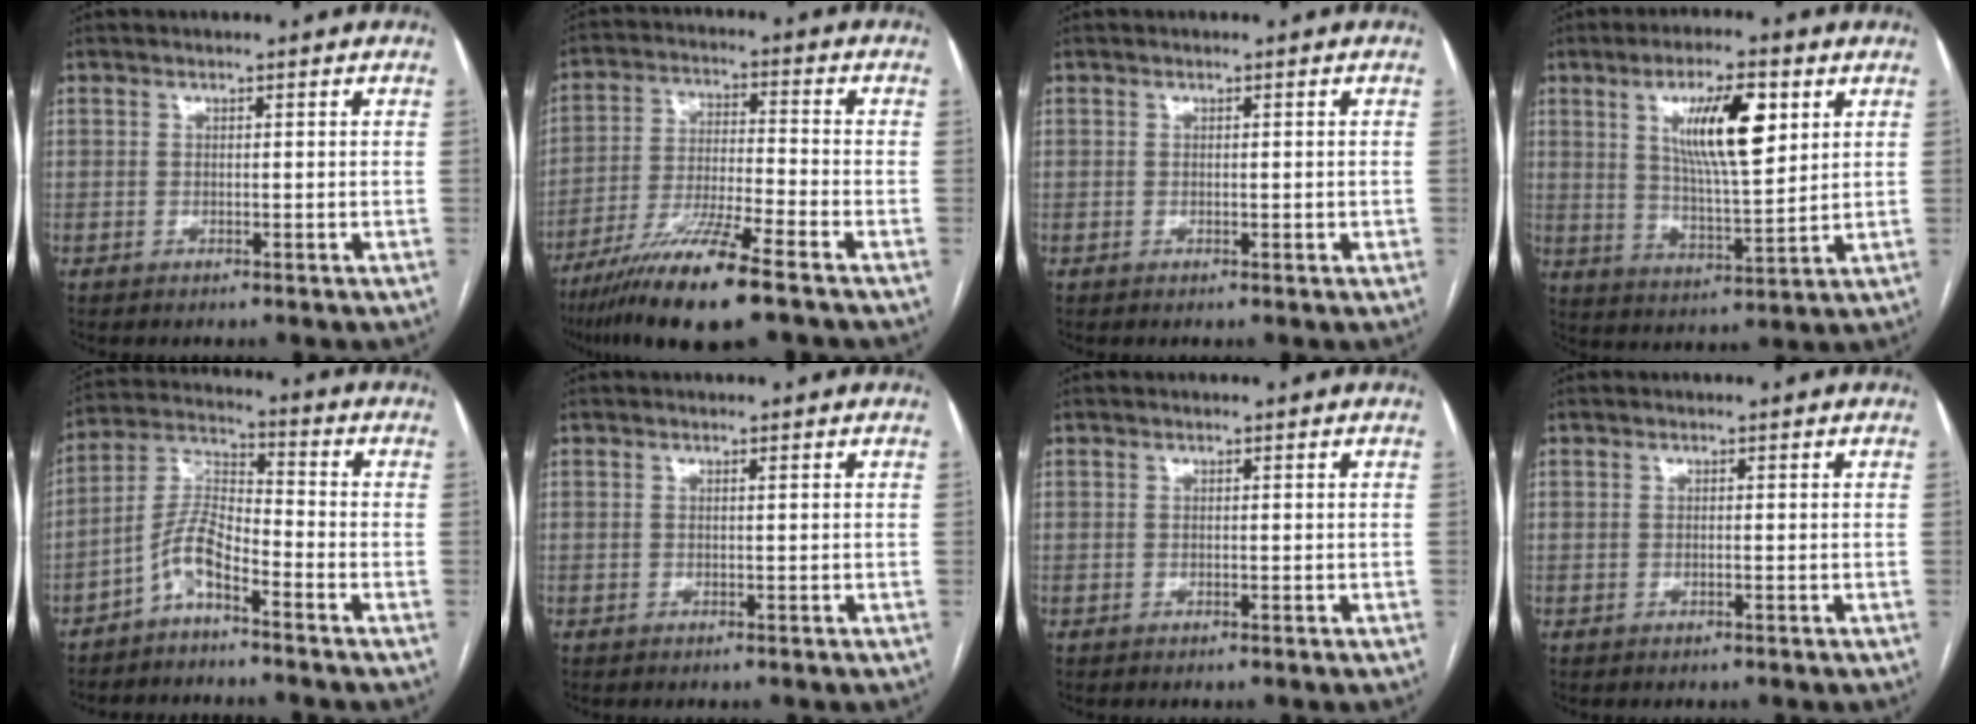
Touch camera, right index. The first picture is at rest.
{"total": 13.3, "force": [-9.0, 0.5, 9.9], "torque": [-0.190, -0.036, -0.161]}
{"total": 0.6, "force": [0.0, 0.3, 0.5], "torque": [-0.007, 0.002, 0.002]}
{"total": 12.2, "force": [4.6, 2.7, 11.0], "torque": [-0.196, 0.003, 0.083]}
{"total": 6.6, "force": [-4.4, 1.4, 4.8], "torque": [-0.112, 0.010, -0.091]}
{"total": 0.0}
{"total": 0.0}
{"total": 0.0}